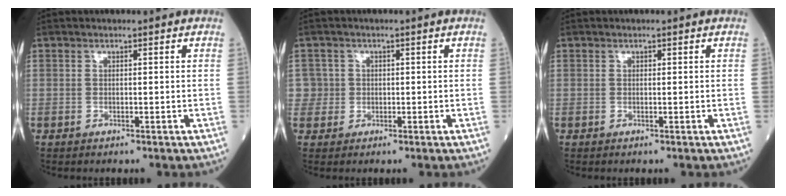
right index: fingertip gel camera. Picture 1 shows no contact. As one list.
[{"total": 2.5, "force": [0.1, 2.4, -0.5], "torque": [0.024, 0.010, -0.001]}, {"total": 0.0}]